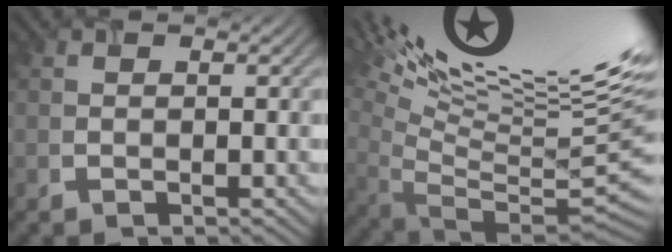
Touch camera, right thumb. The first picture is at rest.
{"total": 19.4, "force": [10.9, 3.9, 15.5], "torque": [-0.217, 0.037, 0.175]}